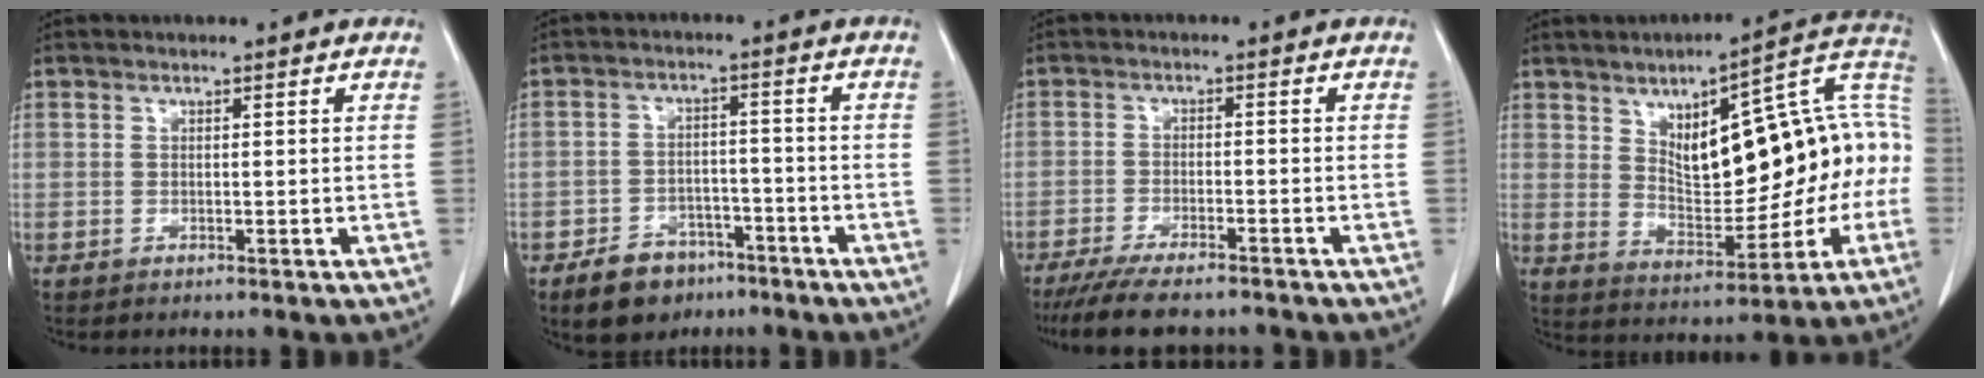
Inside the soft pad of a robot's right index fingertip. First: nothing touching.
{"total": 7.1, "force": [-4.7, 4.6, 2.6], "torque": [-0.049, 0.007, -0.071]}
{"total": 10.3, "force": [-8.7, 2.2, 5.0], "torque": [-0.074, -0.013, -0.134]}
{"total": 20.2, "force": [1.5, 7.7, 18.6], "torque": [-0.265, 0.043, 0.036]}